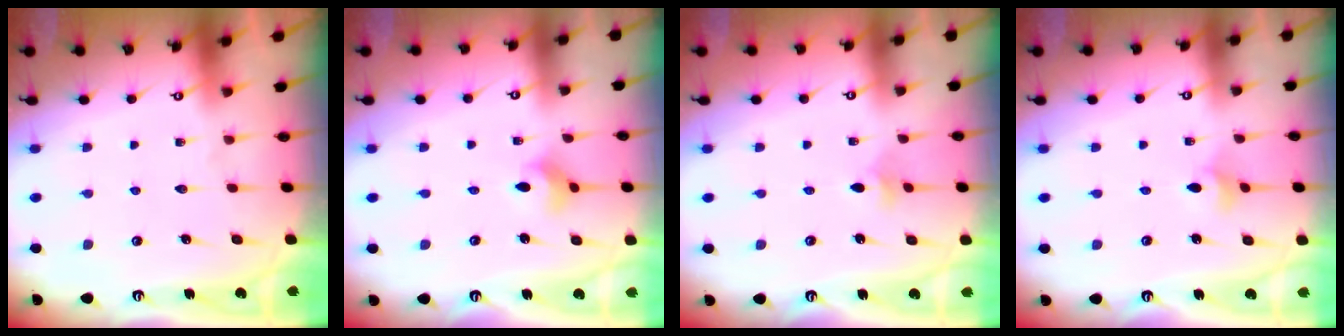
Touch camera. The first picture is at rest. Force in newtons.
{"total": 4.3, "press": 4.2, "slide": 0.9}
{"total": 2.6, "press": 2.6, "slide": 0.5}
{"total": 3.4, "press": 3.3, "slide": 0.5}